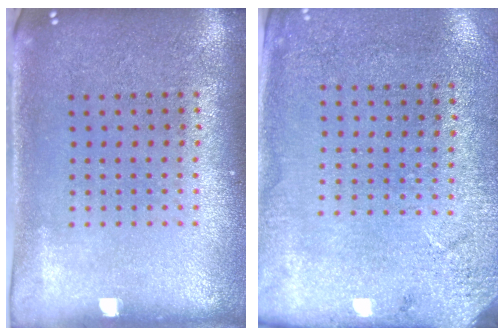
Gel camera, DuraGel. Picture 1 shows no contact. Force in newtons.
{"total": 2.6, "press": 2.2, "slide": 1.3}